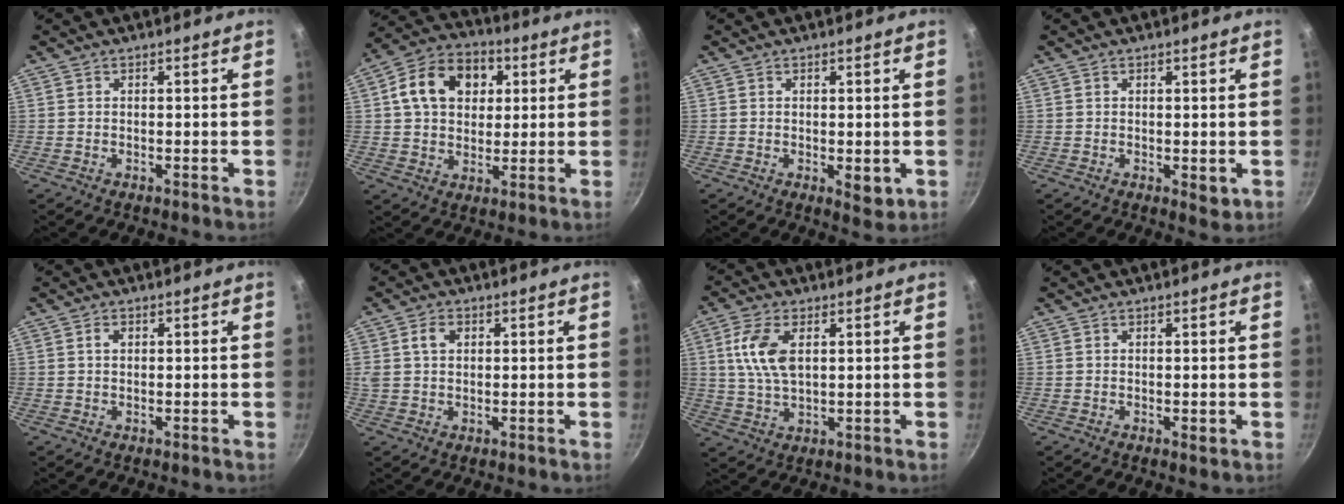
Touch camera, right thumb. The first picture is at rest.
{"total": 14.1, "force": [3.8, 10.6, 8.6], "torque": [-0.122, 0.016, 0.048]}
{"total": 3.2, "force": [-0.3, 1.5, 2.7], "torque": [-0.038, -0.010, -0.001]}
{"total": 2.2, "force": [0.0, 1.1, 1.8], "torque": [-0.025, -0.007, 0.003]}
{"total": 1.3, "force": [0.3, 1.0, 0.8], "torque": [-0.013, 0.004, 0.005]}
{"total": 4.2, "force": [1.2, 3.1, 2.6], "torque": [-0.040, 0.004, 0.019]}
{"total": 8.8, "force": [2.2, 4.6, 7.1], "torque": [-0.138, -0.001, 0.043]}
{"total": 0.7, "force": [0.0, 0.3, 0.6], "torque": [-0.007, -0.002, 0.000]}